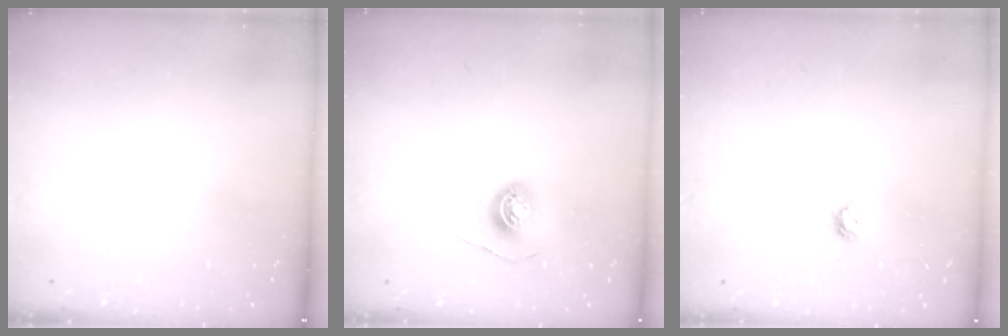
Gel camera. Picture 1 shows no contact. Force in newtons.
{"total": 5.7, "press": 5.7, "slide": 0.5}
{"total": 4.2, "press": 4.2, "slide": 0.6}